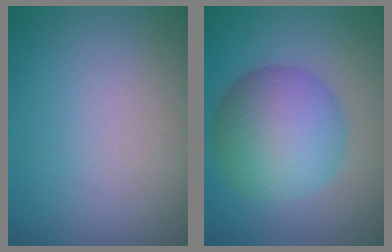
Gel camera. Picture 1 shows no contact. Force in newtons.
{"total": 7.9, "press": 7.9, "slide": 0.1}